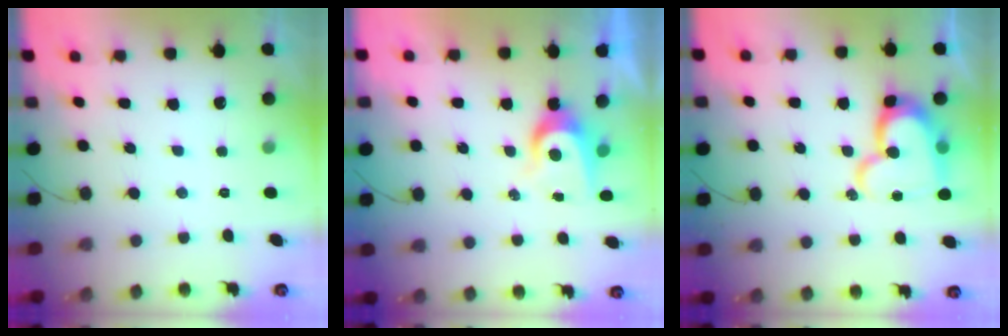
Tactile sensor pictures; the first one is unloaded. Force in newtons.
{"total": 7.7, "press": 7.7, "slide": 0.3}
{"total": 16.3, "press": 16.3, "slide": 1.2}